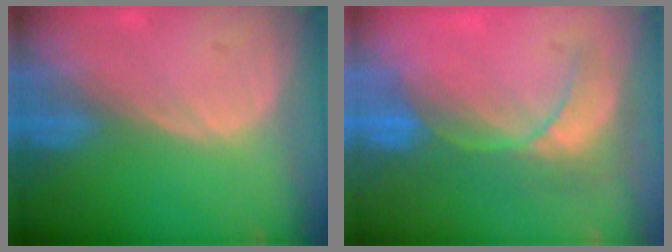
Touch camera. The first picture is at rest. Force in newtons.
{"total": 8.6, "press": 7.6, "slide": 4.0}